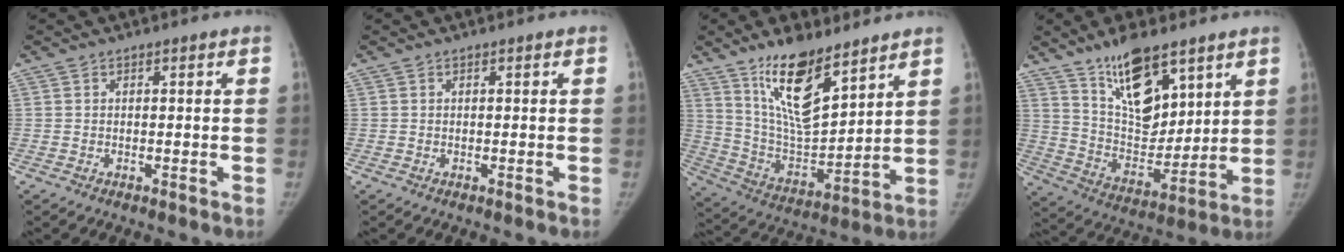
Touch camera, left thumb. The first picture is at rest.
{"total": 0.0}
{"total": 17.0, "force": [11.1, 6.0, 11.3], "torque": [-0.166, -0.072, 0.216]}
{"total": 16.3, "force": [10.5, 7.2, 10.3], "torque": [-0.131, -0.069, 0.199]}